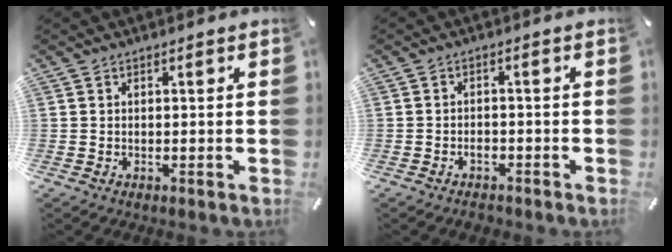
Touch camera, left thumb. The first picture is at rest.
{"total": 2.3, "force": [-1.5, 1.3, 1.0], "torque": [-0.021, 0.005, -0.031]}